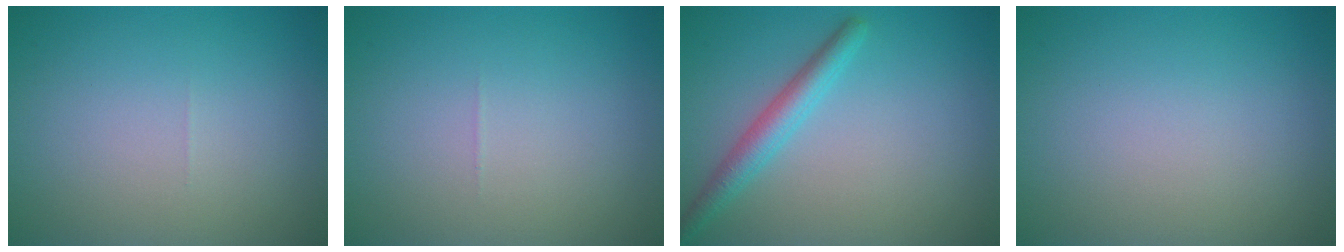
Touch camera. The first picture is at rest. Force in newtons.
{"total": 0.0}
{"total": 2.8, "press": 2.8, "slide": 0.1}
{"total": 0.0}